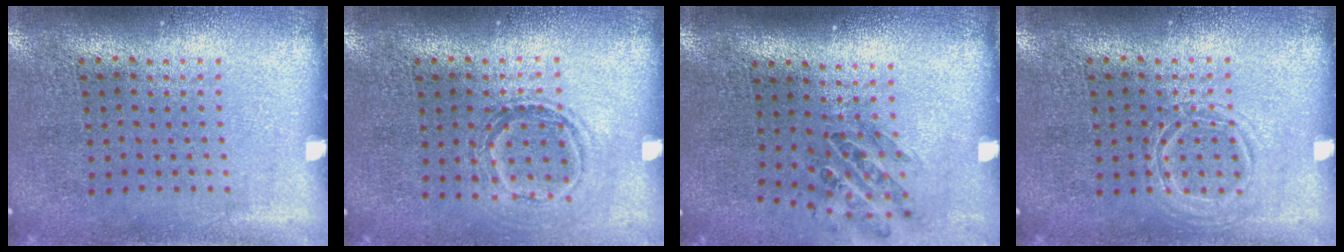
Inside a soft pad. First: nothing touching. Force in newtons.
{"total": 1.2, "press": 1.0, "slide": 0.6}
{"total": 1.0, "press": 1.0, "slide": 0.3}
{"total": 1.3, "press": 1.3, "slide": 0.2}